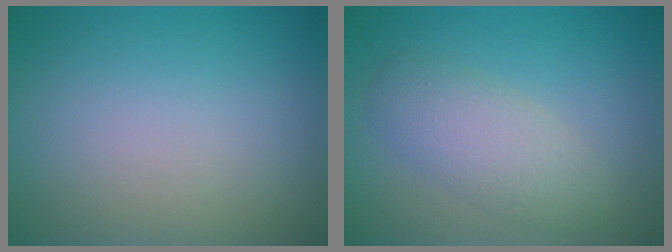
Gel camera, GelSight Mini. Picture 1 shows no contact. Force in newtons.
{"total": 3.5, "press": 3.5, "slide": 0.2}